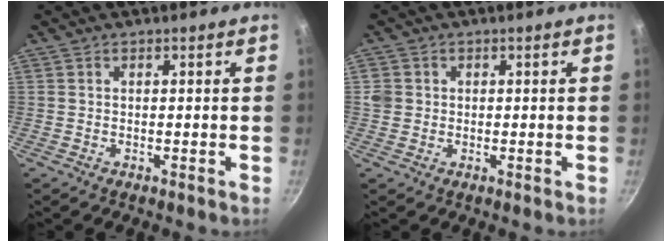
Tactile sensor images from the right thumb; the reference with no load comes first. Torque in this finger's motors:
{"motor_torque": [-0.16, 0.16, 0.41, -0.24, 0.01]}